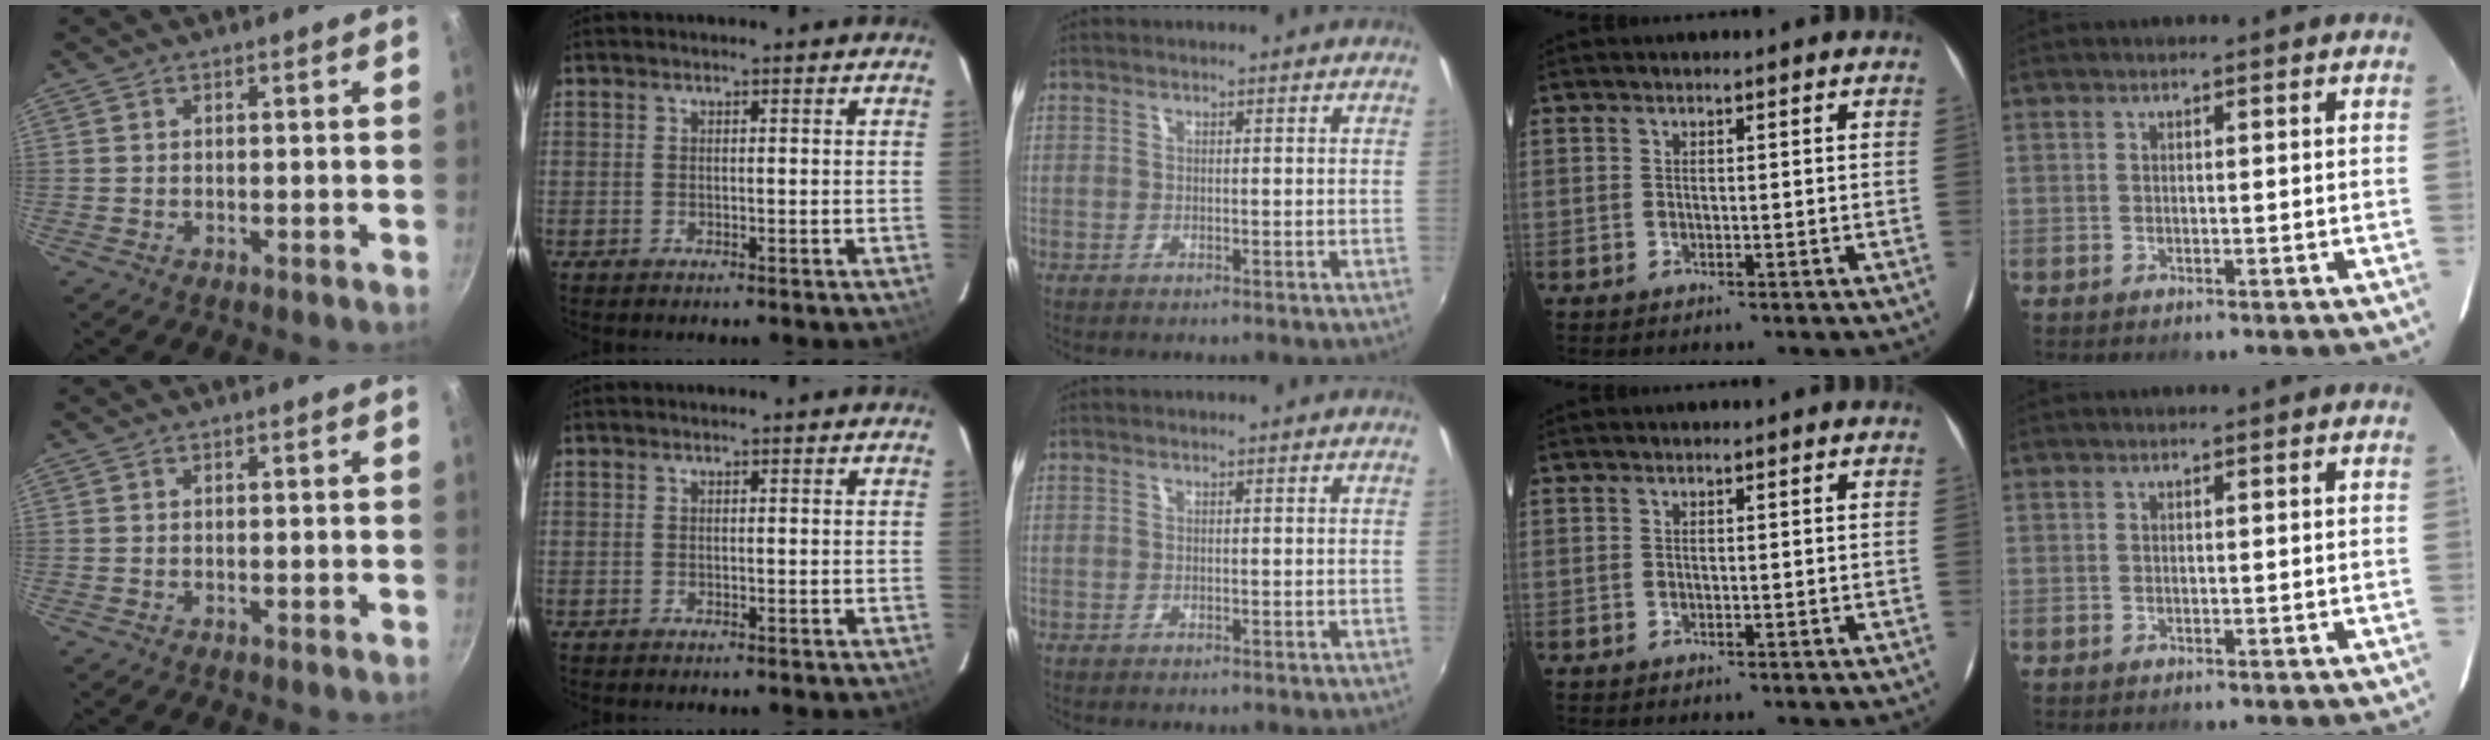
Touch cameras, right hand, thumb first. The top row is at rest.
{}